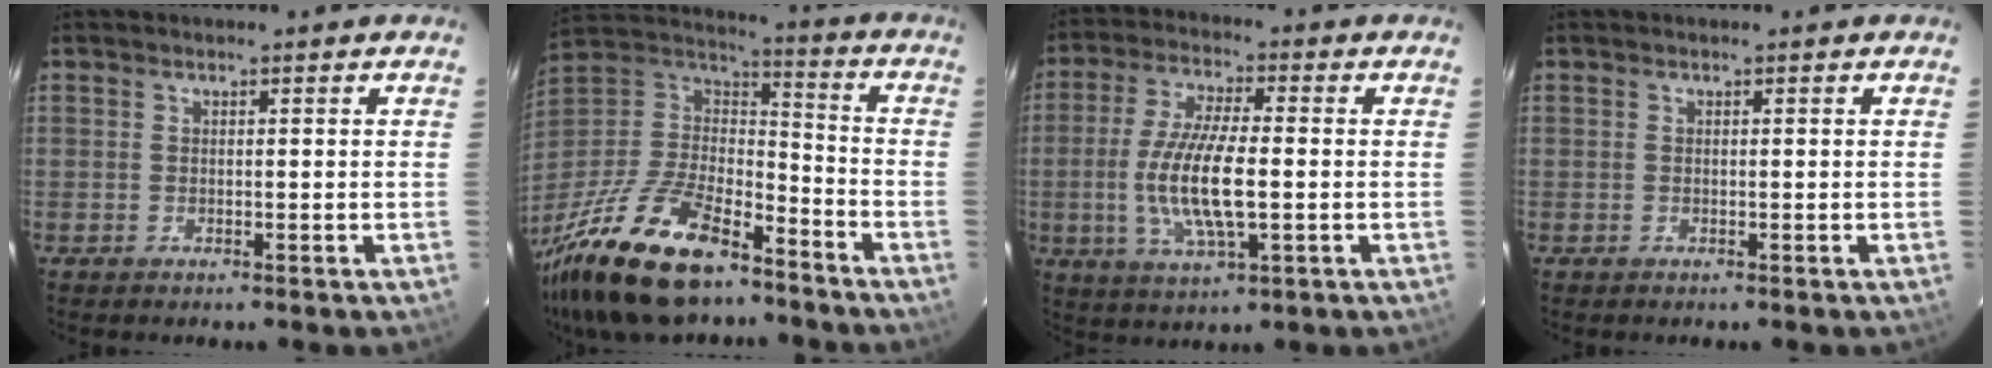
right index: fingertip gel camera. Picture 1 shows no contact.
{"total": 27.9, "force": [-19.6, 11.2, 16.5], "torque": [-0.347, -0.022, -0.332]}
{"total": 12.5, "force": [-1.6, 3.4, 12.0], "torque": [-0.244, -0.007, -0.031]}
{"total": 0.0}